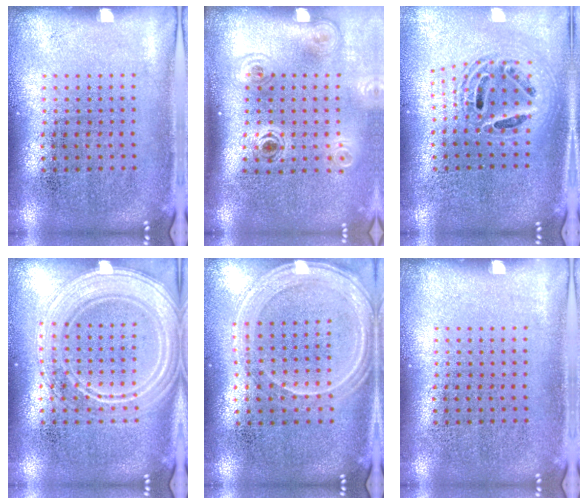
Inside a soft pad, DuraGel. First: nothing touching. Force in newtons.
{"total": 1.9, "press": 1.3, "slide": 1.4}
{"total": 2.0, "press": 1.6, "slide": 1.3}
{"total": 2.9, "press": 2.8, "slide": 0.4}
{"total": 1.3, "press": 1.3, "slide": 0.2}
{"total": 0.0}